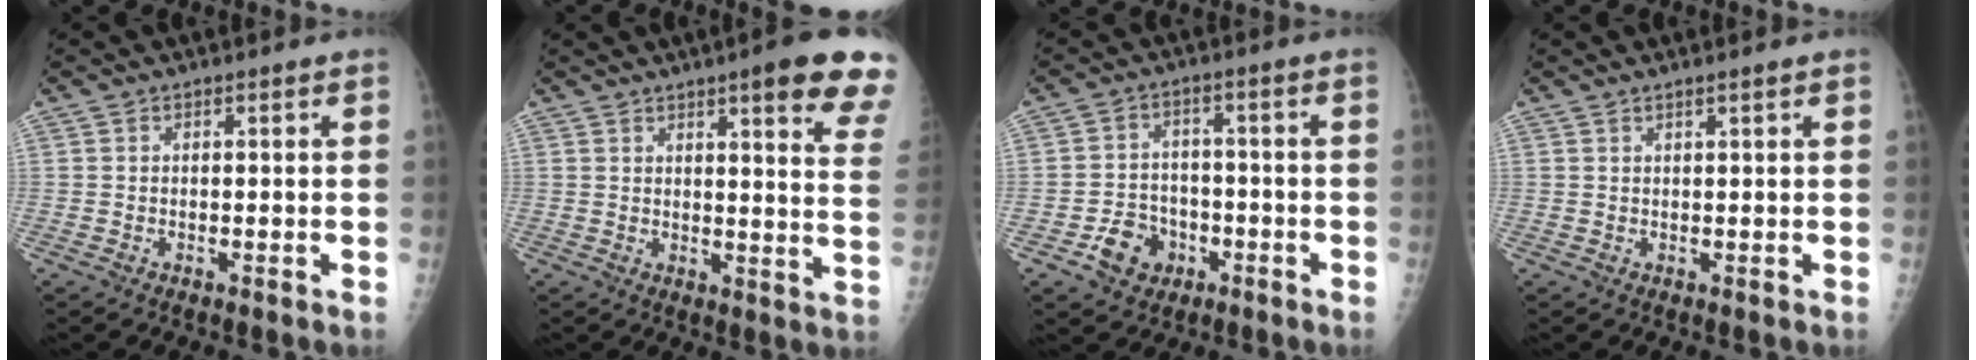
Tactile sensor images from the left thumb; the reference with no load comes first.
{"total": 15.7, "force": [9.9, 2.3, 12.0], "torque": [-0.124, -0.040, 0.105]}
{"total": 7.0, "force": [-3.2, 5.7, 2.6], "torque": [-0.020, 0.023, -0.050]}
{"total": 1.0, "force": [0.7, -0.2, 0.7], "torque": [-0.013, -0.005, 0.015]}